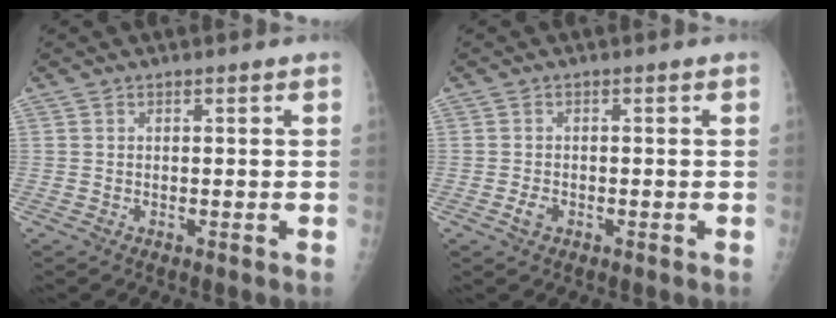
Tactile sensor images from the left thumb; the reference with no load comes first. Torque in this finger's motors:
{"motor_torque": [-0.52, 0.43, 0.09, 0.02, 0.00]}